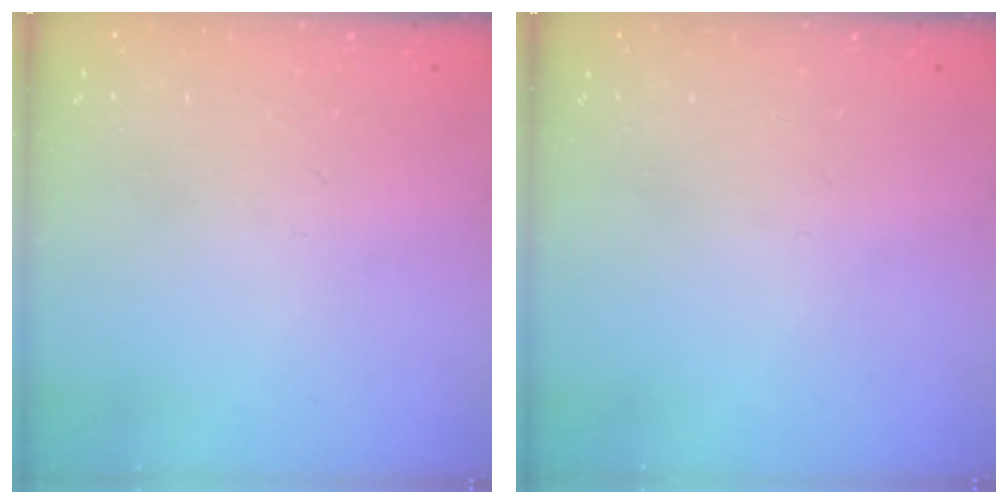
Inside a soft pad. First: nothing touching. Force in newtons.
{"total": 0.0}